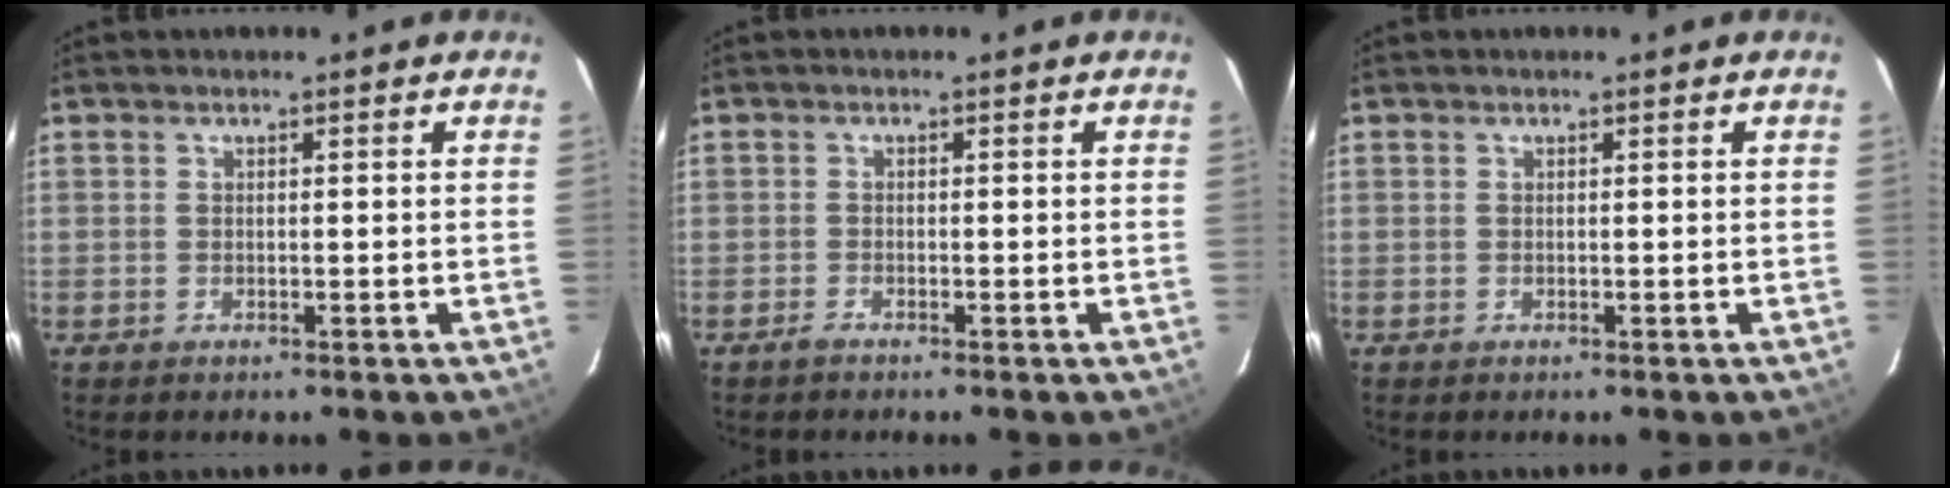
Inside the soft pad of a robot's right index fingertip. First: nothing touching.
{"total": 0.9, "force": [-0.9, 0.1, 0.3], "torque": [-0.006, -0.002, -0.018]}
{"total": 0.0}